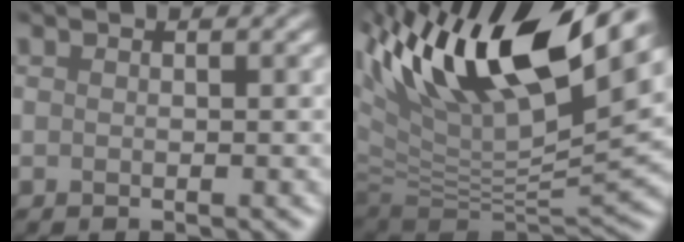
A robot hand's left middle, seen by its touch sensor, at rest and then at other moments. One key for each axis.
{"total": 13.5, "fx": 7.1, "fy": 4.3, "fz": 10.7, "tx": -0.216, "ty": 0.012, "tz": 0.142}